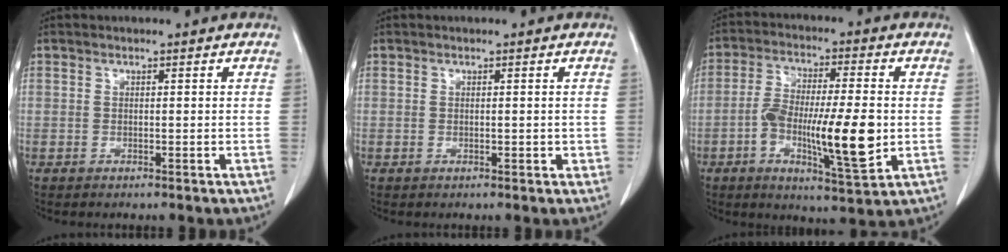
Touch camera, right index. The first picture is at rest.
{"total": 0.9, "force": [0.0, 0.5, 0.7], "torque": [-0.007, 0.000, 0.002]}
{"total": 13.2, "force": [-2.4, 2.4, 12.8], "torque": [-0.224, -0.005, -0.041]}